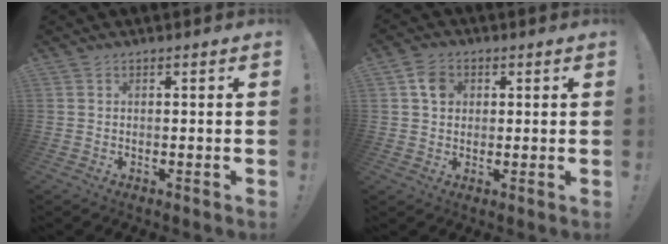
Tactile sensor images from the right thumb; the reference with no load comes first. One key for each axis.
{"total": 5.5, "fx": 1.8, "fy": 4.6, "fz": 2.4, "tx": -0.033, "ty": 0.004, "tz": 0.033}